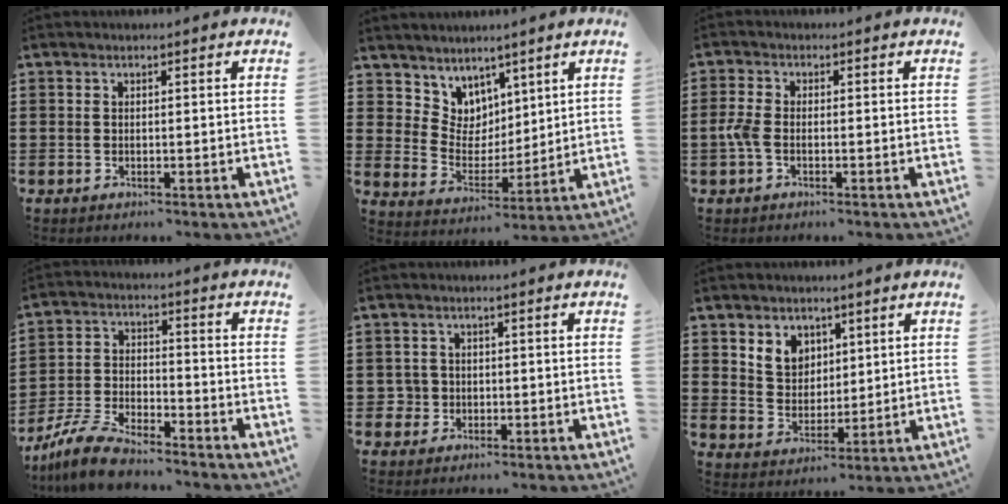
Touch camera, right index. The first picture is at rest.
{"total": 5.8, "force": [4.1, 4.1, -0.5], "torque": [-0.031, -0.029, 0.080]}
{"total": 2.7, "force": [-1.0, 1.3, 2.2], "torque": [-0.063, -0.004, -0.024]}
{"total": 7.5, "force": [-6.8, 1.3, 2.9], "torque": [-0.067, 0.007, -0.134]}
{"total": 2.4, "force": [-0.7, 2.3, 0.4], "torque": [-0.025, 0.002, -0.021]}
{"total": 5.2, "force": [2.9, 4.2, 0.8], "torque": [-0.039, 0.012, 0.055]}